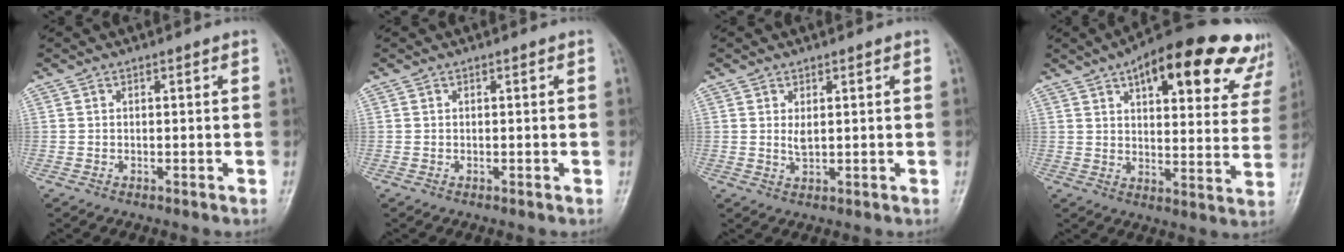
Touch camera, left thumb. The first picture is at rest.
{"total": 0.0}
{"total": 2.2, "force": [0.7, 1.1, 1.8], "torque": [-0.025, -0.008, 0.014]}
{"total": 24.9, "force": [14.8, 9.7, 17.5], "torque": [-0.198, -0.019, 0.184]}